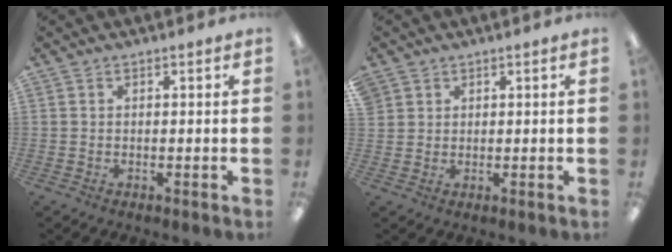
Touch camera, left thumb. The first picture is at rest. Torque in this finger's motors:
{"motor_torque": [1.98, 1.98, 1.39, -1.38, 0.82]}